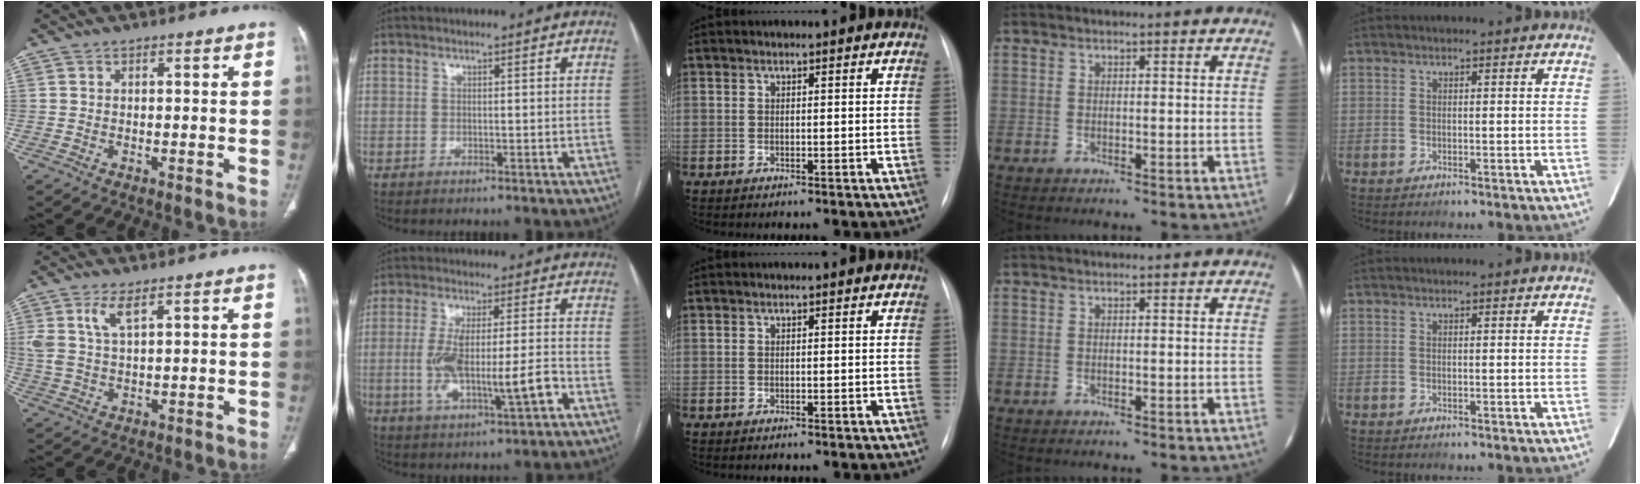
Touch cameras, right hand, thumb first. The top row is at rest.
{"thumb": {"total": 5.0, "force": [2.6, 1.7, 4.0], "torque": [-0.090, -0.009, 0.062]}, "index": {"total": 11.4, "force": [-2.5, 2.2, 10.8], "torque": [-0.205, 0.004, -0.035]}}